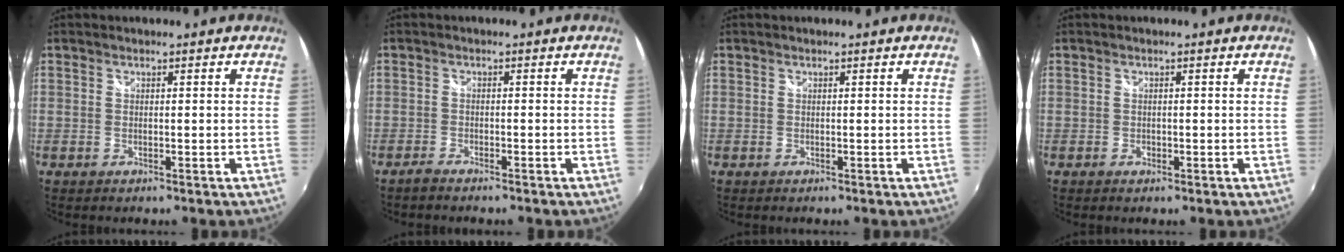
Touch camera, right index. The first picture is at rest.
{"total": 2.4, "force": [-2.2, 0.4, 1.0], "torque": [-0.031, -0.005, -0.043]}
{"total": 0.0}
{"total": 1.0, "force": [-0.5, 0.9, 0.3], "torque": [-0.005, -0.002, -0.007]}